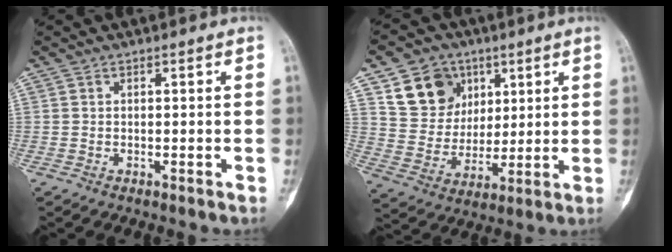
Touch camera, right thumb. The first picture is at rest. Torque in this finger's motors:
{"motor_torque": [-0.30, 1.69, 0.06, 0.17, 0.04]}